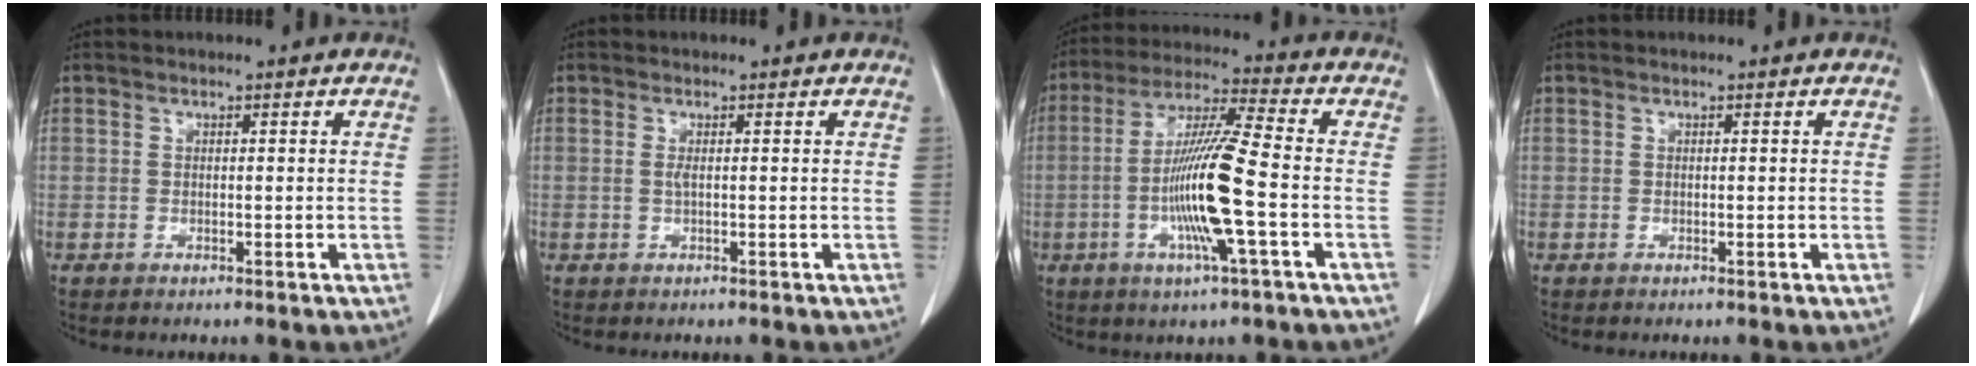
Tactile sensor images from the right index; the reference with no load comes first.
{"total": 0.8, "force": [0.0, 0.0, 0.8], "torque": [-0.023, -0.002, 0.000]}
{"total": 13.0, "force": [-2.8, -0.3, 12.7], "torque": [-0.250, -0.006, -0.061]}
{"total": 0.0}